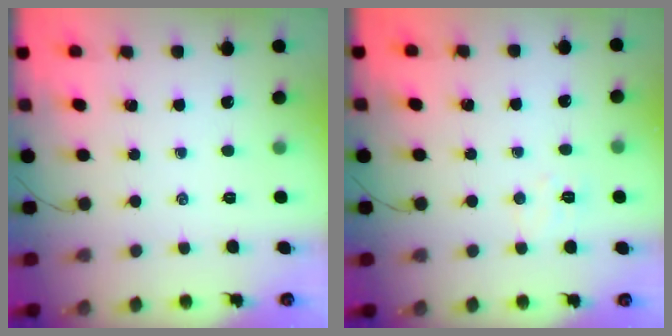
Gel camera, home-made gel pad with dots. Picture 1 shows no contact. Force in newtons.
{"total": 3.8, "press": 3.7, "slide": 0.9}